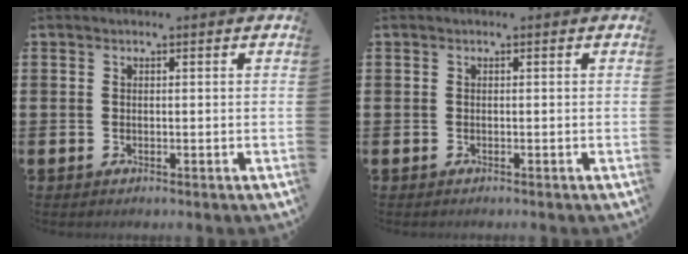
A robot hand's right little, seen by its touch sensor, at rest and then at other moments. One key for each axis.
{"total": 0.0}